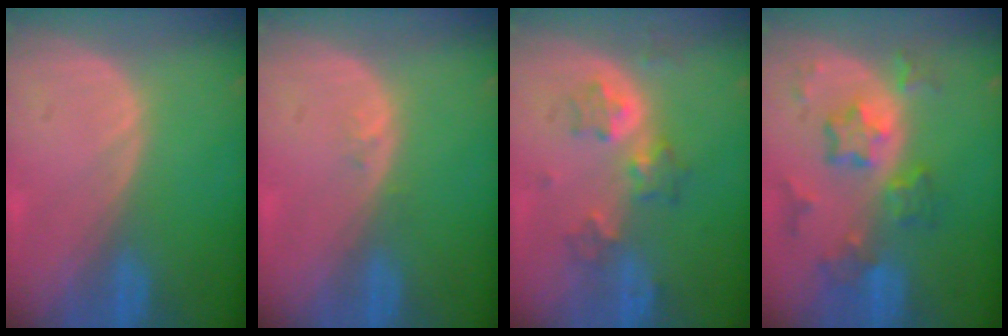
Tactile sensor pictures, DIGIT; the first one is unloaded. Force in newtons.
{"total": 0.8, "press": 0.6, "slide": 0.5}
{"total": 5.4, "press": 5.1, "slide": 1.5}
{"total": 8.2, "press": 7.2, "slide": 3.9}